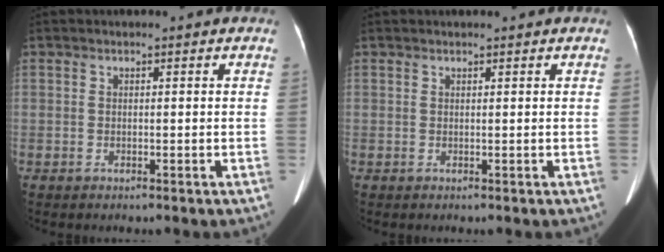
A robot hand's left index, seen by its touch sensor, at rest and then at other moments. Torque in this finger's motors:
{"motor_torque": [-0.10, 0.19, -0.07, -0.01]}